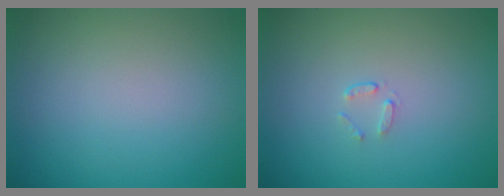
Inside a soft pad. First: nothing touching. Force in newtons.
{"total": 0.7, "press": 0.4, "slide": 0.6}